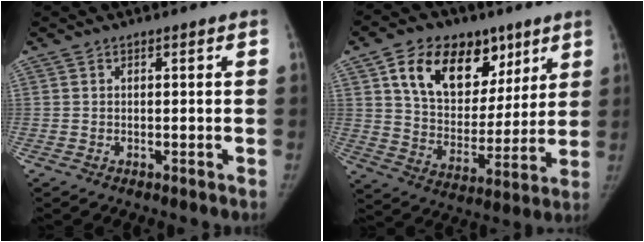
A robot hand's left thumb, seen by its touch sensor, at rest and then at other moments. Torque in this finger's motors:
{"motor_torque": [1.20, 1.21, 1.22, -0.65, 0.31]}